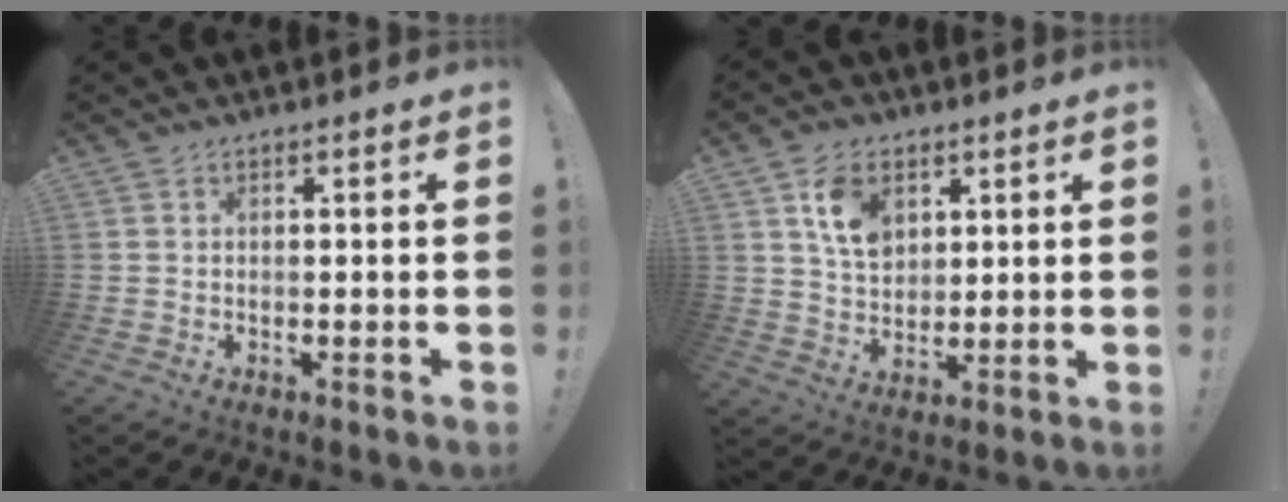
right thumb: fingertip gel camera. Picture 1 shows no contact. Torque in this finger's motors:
{"motor_torque": [1.67, 1.72, 0.39, -0.60, 0.06]}